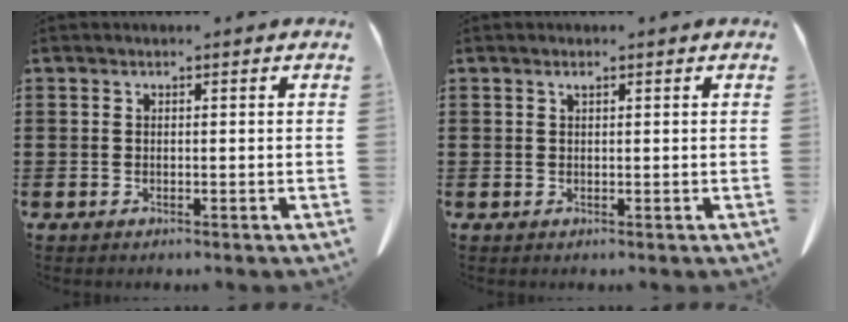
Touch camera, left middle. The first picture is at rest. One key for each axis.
{"total": 0.7, "fx": 0.4, "fy": 0.1, "fz": 0.6, "tx": -0.013, "ty": 0.000, "tz": 0.008}